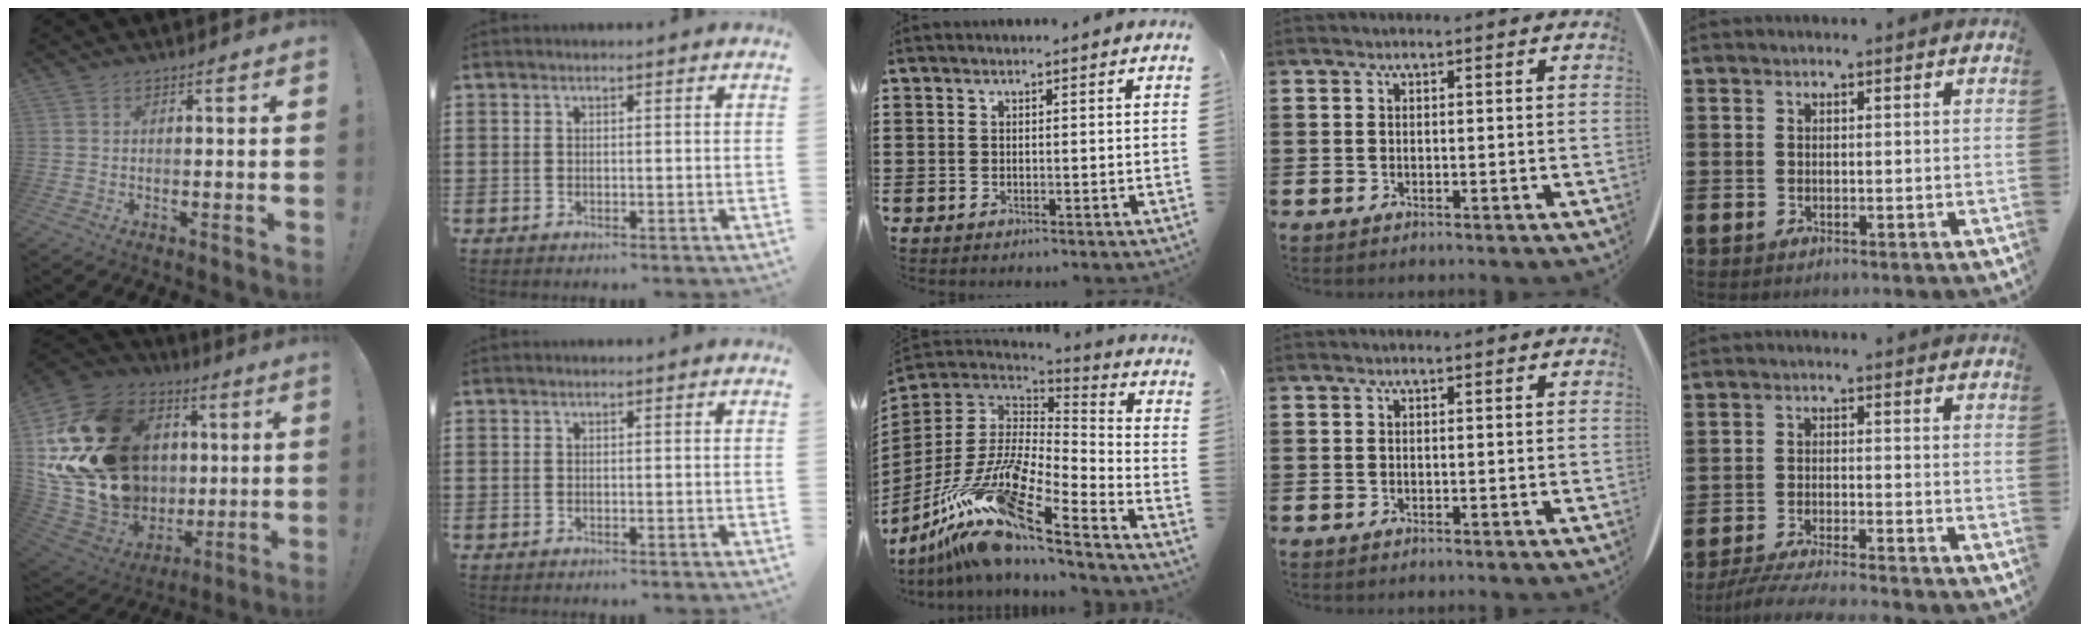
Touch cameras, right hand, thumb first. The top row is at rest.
{"thumb": {"total": 26.3, "force": [5.4, 20.9, 15.0], "torque": [-0.272, -0.025, 0.163]}, "middle": {"total": 15.5, "force": [-10.9, 2.9, 10.6], "torque": [-0.242, -0.008, -0.215]}, "little": {"total": 4.1, "force": [-3.8, -0.2, 1.6], "torque": [-0.031, -0.011, -0.072]}}